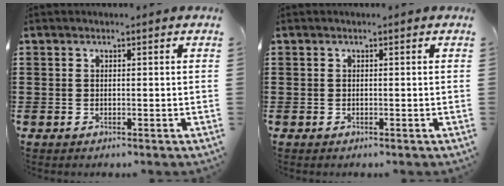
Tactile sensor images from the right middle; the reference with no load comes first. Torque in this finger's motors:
{"motor_torque": [0.25, -0.44, -0.01, 0.01]}